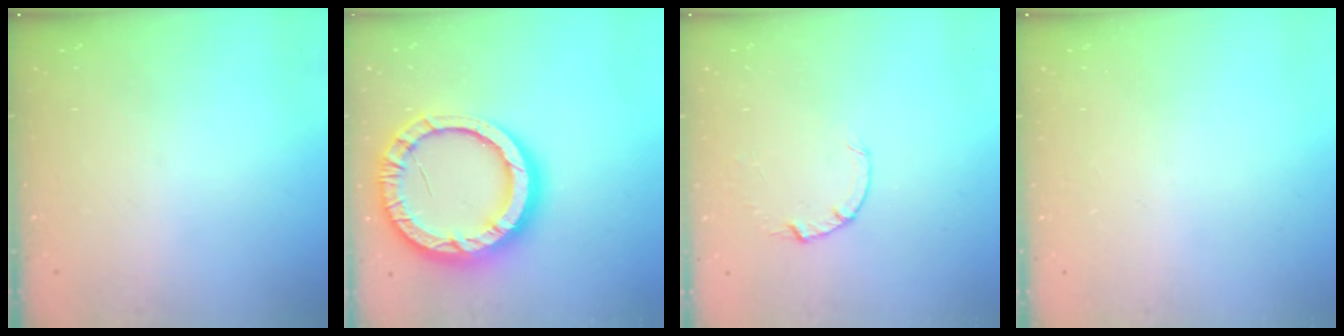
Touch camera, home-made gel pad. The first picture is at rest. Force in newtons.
{"total": 20.3, "press": 20.2, "slide": 2.0}
{"total": 2.6, "press": 2.6, "slide": 0.4}
{"total": 0.0}